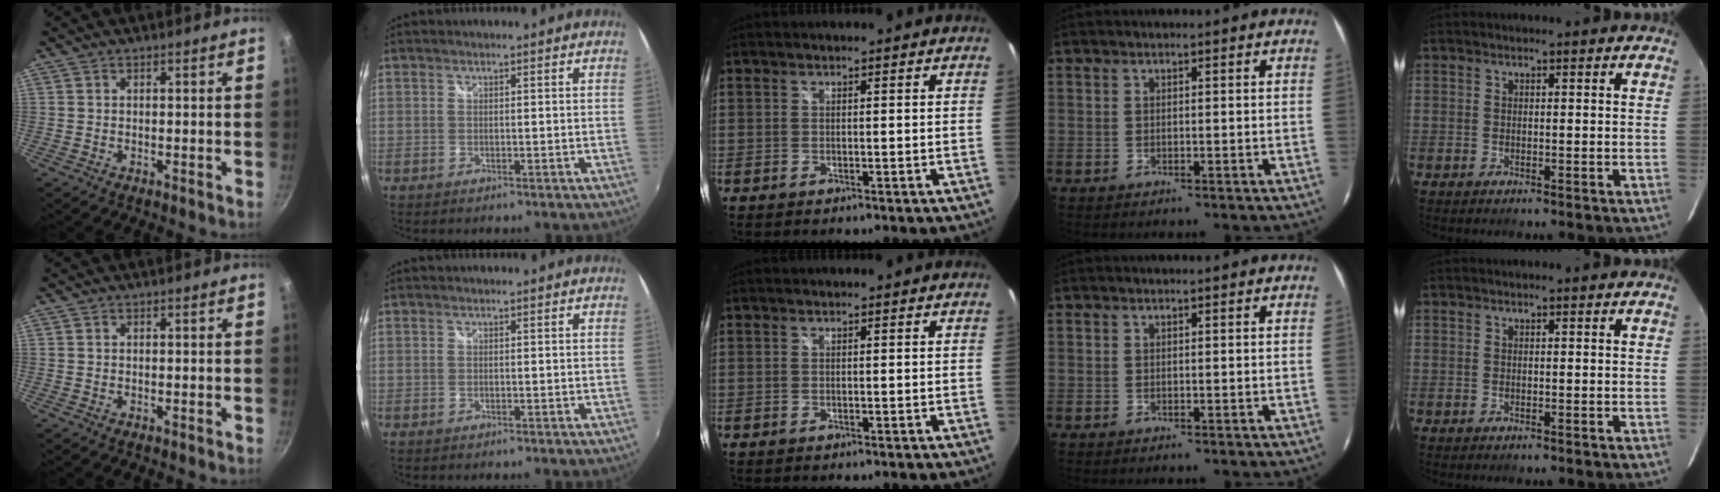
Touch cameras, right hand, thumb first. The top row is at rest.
{}